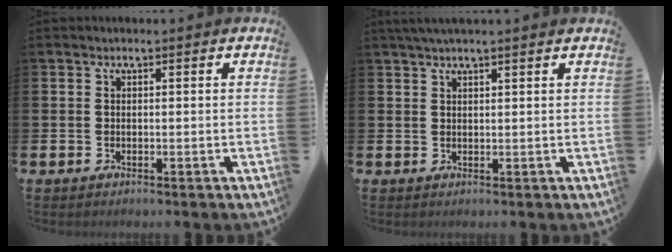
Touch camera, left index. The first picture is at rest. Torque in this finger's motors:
{"motor_torque": [0.94, -1.20, 0.55, 0.17]}